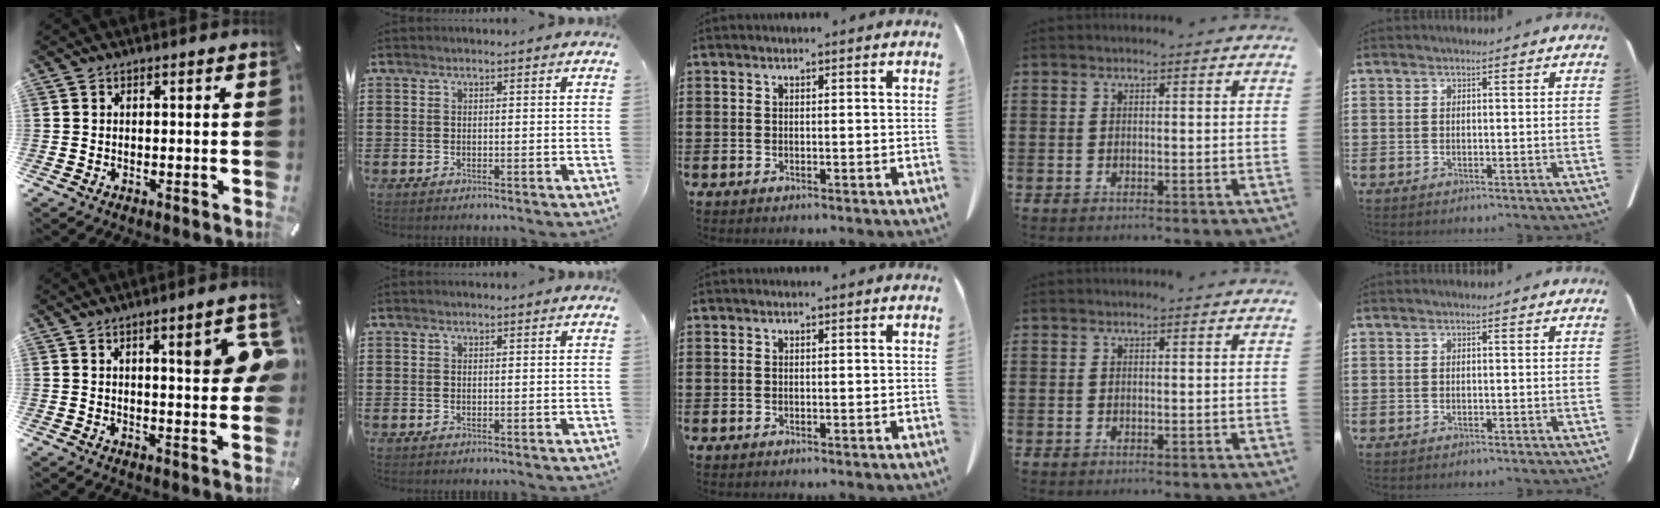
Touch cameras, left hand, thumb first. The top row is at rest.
{"thumb": {"total": 9.9, "force": [3.0, 2.2, 9.2], "torque": [-0.132, -0.009, 0.042]}}